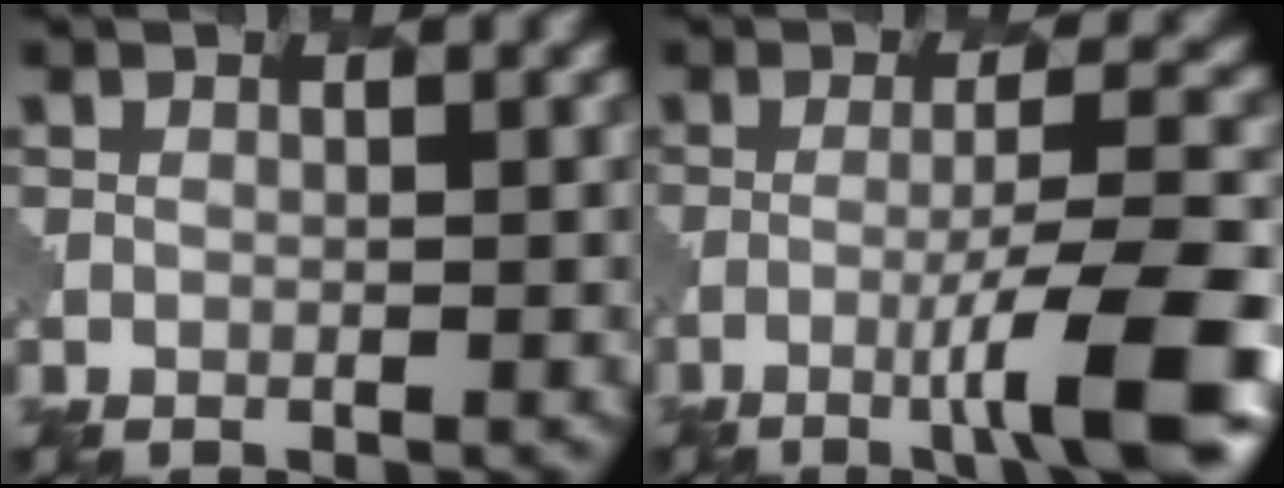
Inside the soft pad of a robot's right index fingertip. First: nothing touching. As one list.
[{"total": 7.6, "force": [-3.1, 0.8, 6.8], "torque": [-0.103, 0.010, -0.054]}]